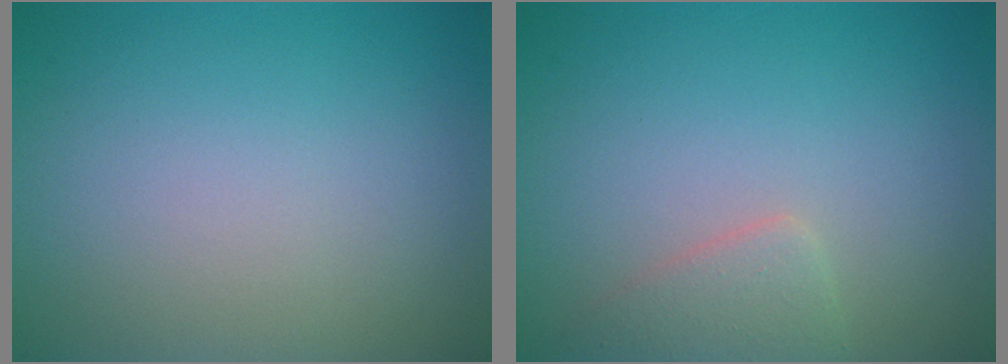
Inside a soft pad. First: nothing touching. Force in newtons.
{"total": 1.9, "press": 1.9, "slide": 0.2}